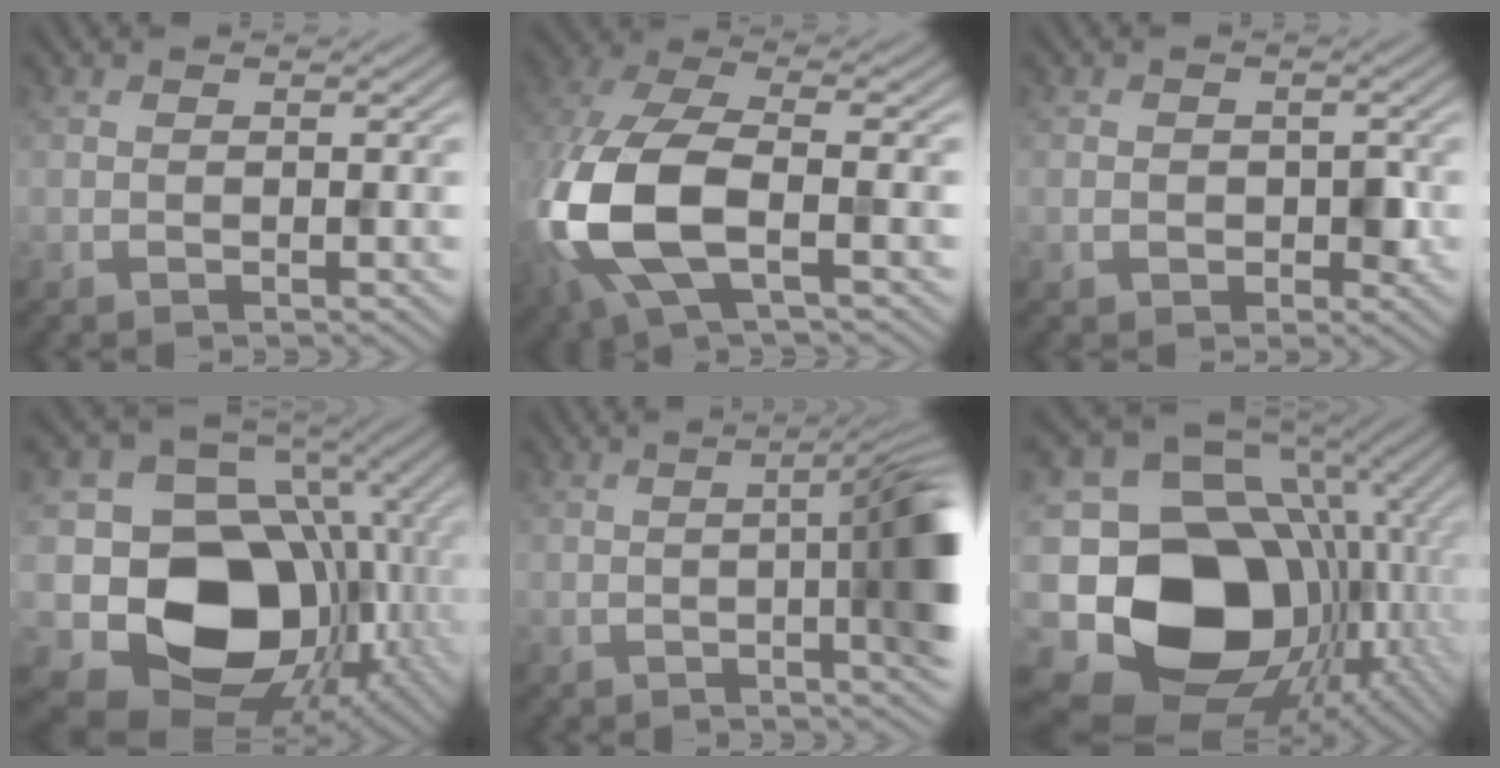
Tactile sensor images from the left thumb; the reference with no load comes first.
{"total": 13.4, "force": [-3.2, 6.5, 11.3], "torque": [-0.304, -0.021, -0.065]}
{"total": 2.4, "force": [-0.5, 1.9, 1.4], "torque": [-0.025, -0.008, -0.009]}
{"total": 17.4, "force": [-3.6, 14.1, 9.5], "torque": [-0.174, -0.044, -0.054]}
{"total": 10.5, "force": [-1.0, 2.4, 10.2], "torque": [-0.133, 0.003, -0.019]}
{"total": 22.2, "force": [-6.4, 17.8, 11.7], "torque": [-0.242, -0.032, -0.097]}